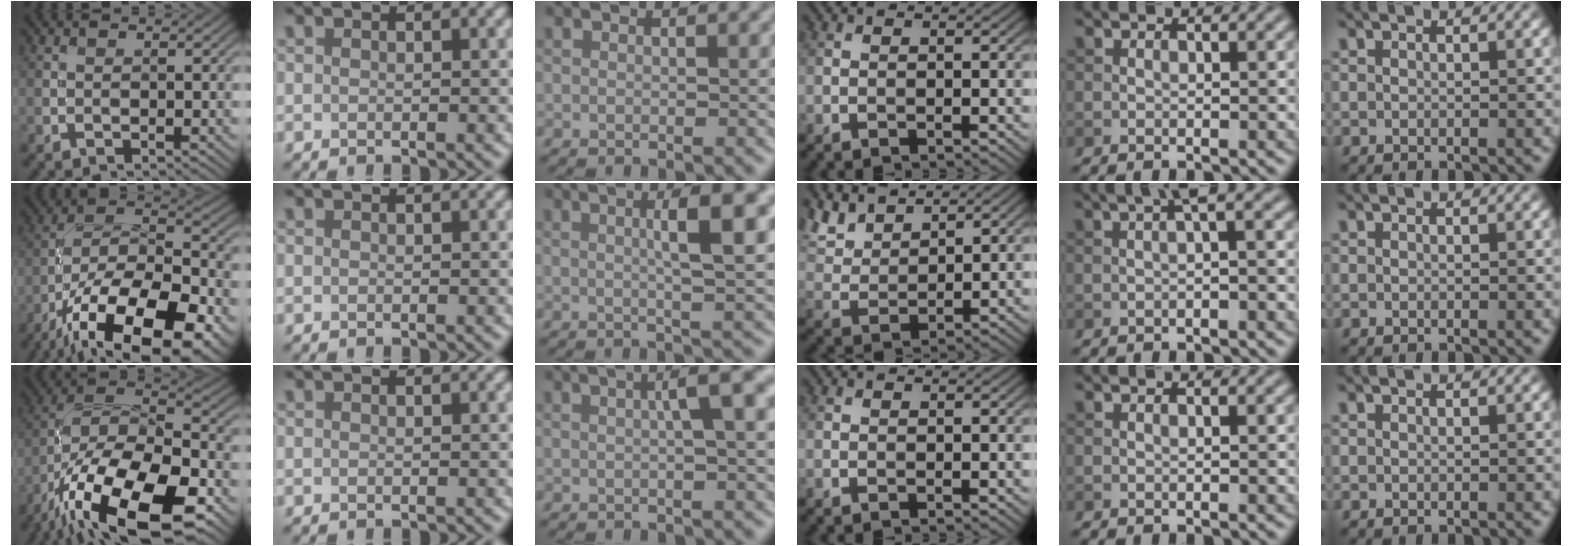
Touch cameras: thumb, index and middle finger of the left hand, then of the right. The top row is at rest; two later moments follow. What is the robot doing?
{"motion": "unscrew", "object": "medicine bottle"}